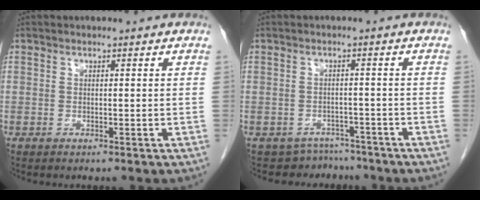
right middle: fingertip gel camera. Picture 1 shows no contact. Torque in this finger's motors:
{"motor_torque": [0.05, -0.03, -0.09, -0.01]}